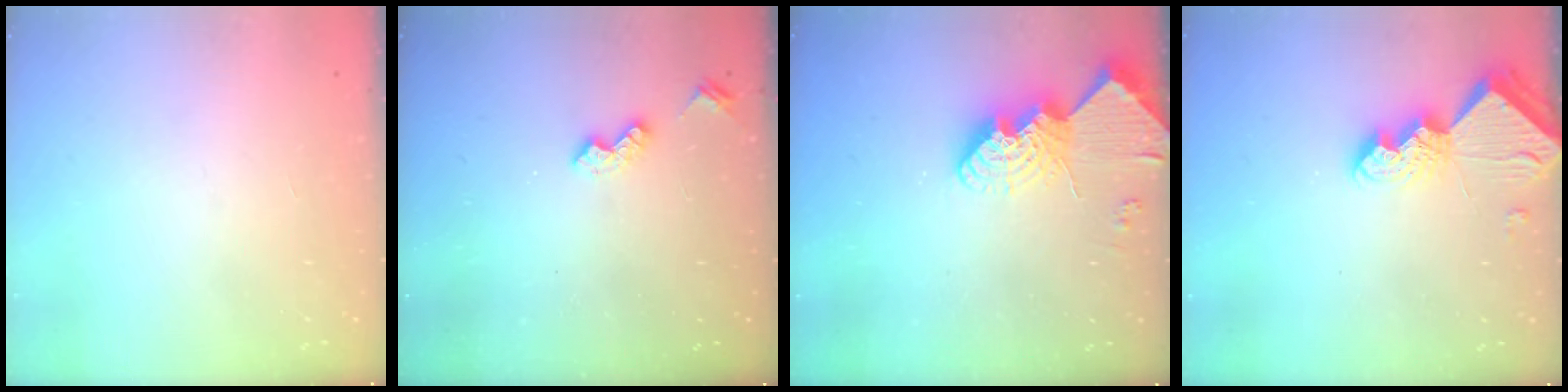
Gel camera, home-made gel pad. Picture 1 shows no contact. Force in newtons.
{"total": 3.8, "press": 3.8, "slide": 0.6}
{"total": 12.9, "press": 12.9, "slide": 1.3}
{"total": 7.8, "press": 7.8, "slide": 0.8}